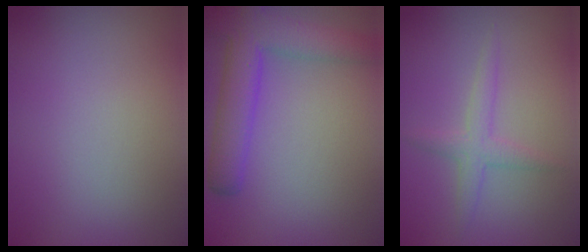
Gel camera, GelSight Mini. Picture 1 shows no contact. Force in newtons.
{"total": 6.0, "press": 6.0, "slide": 0.3}
{"total": 2.0, "press": 2.0, "slide": 0.1}